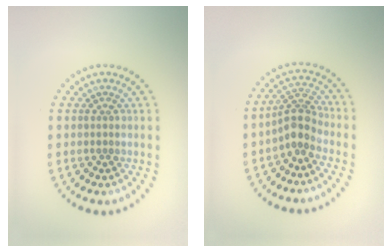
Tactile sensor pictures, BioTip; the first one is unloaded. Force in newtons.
{"total": 2.8, "press": 2.2, "slide": 1.8}